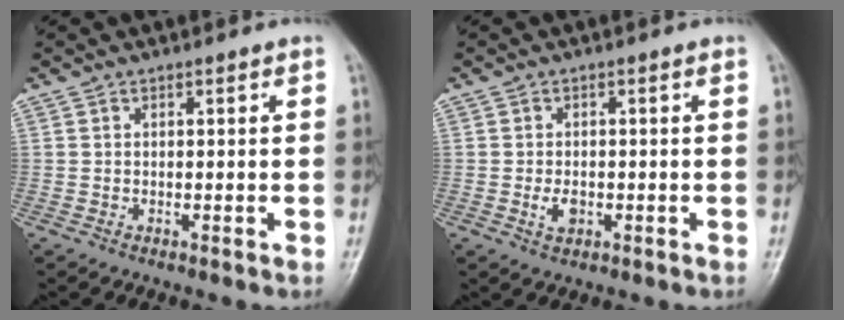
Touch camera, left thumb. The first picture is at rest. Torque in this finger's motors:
{"motor_torque": [-0.12, 0.29, 0.37, 0.09, 0.03]}